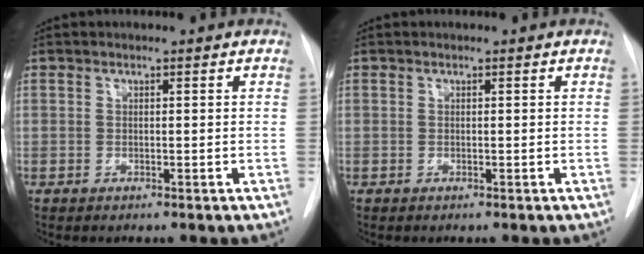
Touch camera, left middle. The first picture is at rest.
{"total": 0.0}